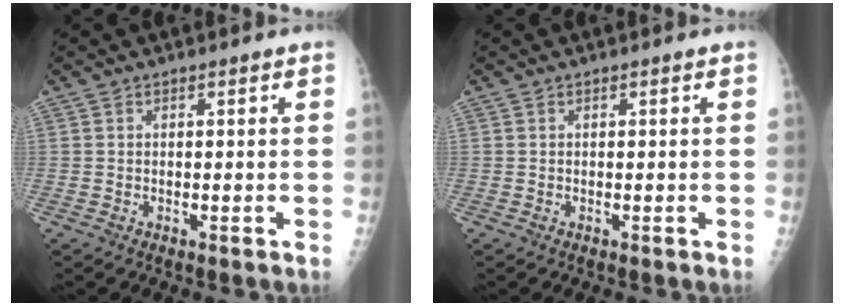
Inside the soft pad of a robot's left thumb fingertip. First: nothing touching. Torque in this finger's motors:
{"motor_torque": [0.00, 0.00, -0.02, -0.02, 0.00]}